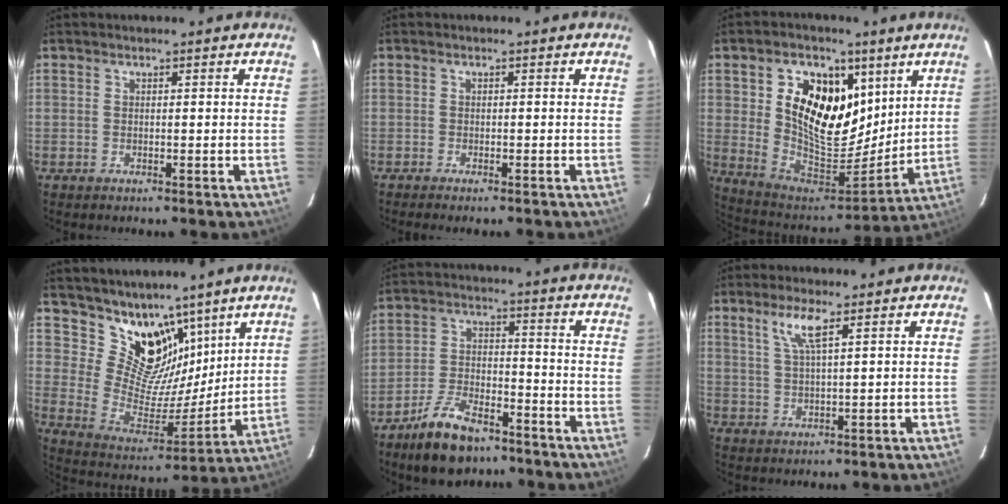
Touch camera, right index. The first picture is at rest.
{"total": 2.2, "force": [-1.9, 0.3, 1.1], "torque": [-0.027, -0.009, -0.034]}
{"total": 18.6, "force": [6.9, 11.9, 12.6], "torque": [-0.247, 0.002, 0.130]}
{"total": 14.3, "force": [10.2, 8.3, 5.5], "torque": [-0.098, -0.011, 0.196]}
{"total": 11.4, "force": [-8.5, 4.8, 5.9], "torque": [-0.130, 0.004, -0.149]}
{"total": 4.2, "force": [2.1, 0.4, 3.6], "torque": [-0.072, 0.003, 0.042]}